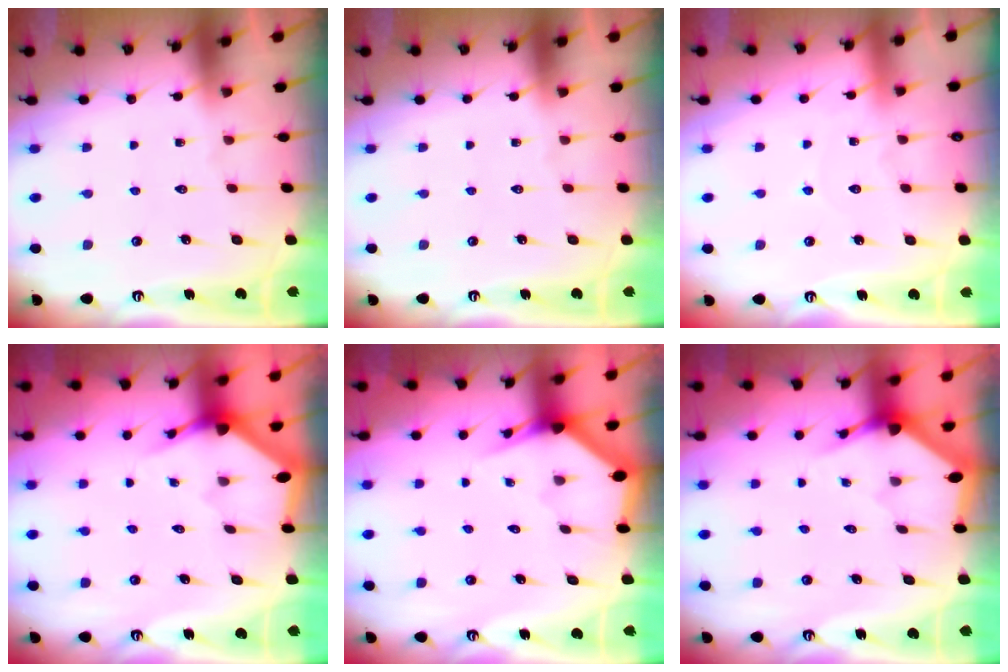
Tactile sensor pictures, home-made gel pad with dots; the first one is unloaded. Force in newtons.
{"total": 0.0}
{"total": 3.8, "press": 3.7, "slide": 0.4}
{"total": 2.8, "press": 2.8, "slide": 0.2}
{"total": 2.9, "press": 2.9, "slide": 0.2}
{"total": 3.0, "press": 3.0, "slide": 0.2}